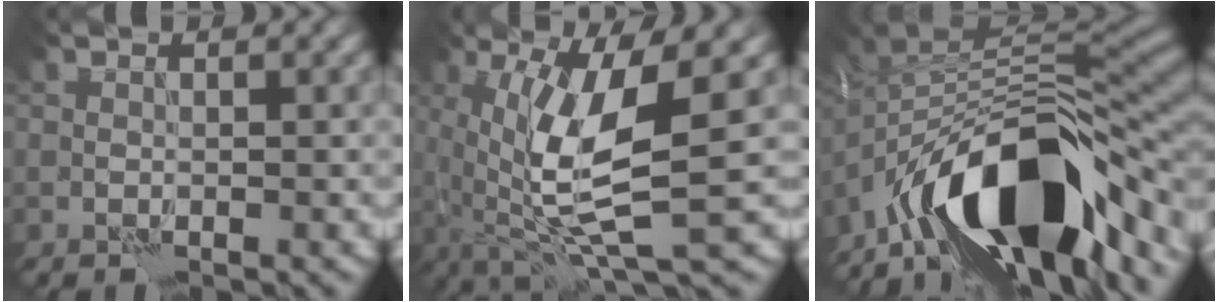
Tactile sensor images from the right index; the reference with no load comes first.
{"total": 7.8, "force": [1.6, 1.3, 7.5], "torque": [-0.147, -0.009, 0.036]}
{"total": 14.2, "force": [-7.3, 6.6, 10.3], "torque": [-0.170, 0.014, -0.117]}